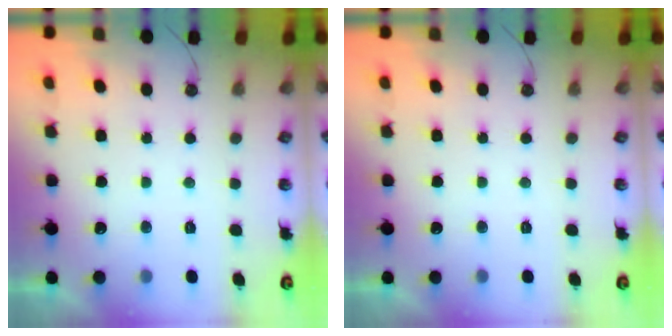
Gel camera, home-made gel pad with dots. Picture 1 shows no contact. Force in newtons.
{"total": 0.0}